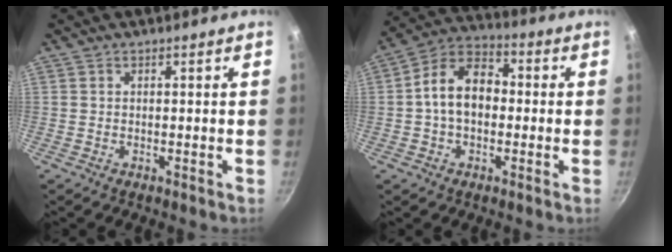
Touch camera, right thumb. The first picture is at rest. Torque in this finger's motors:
{"motor_torque": [0.71, 2.43, 1.26, -0.39, 0.11]}